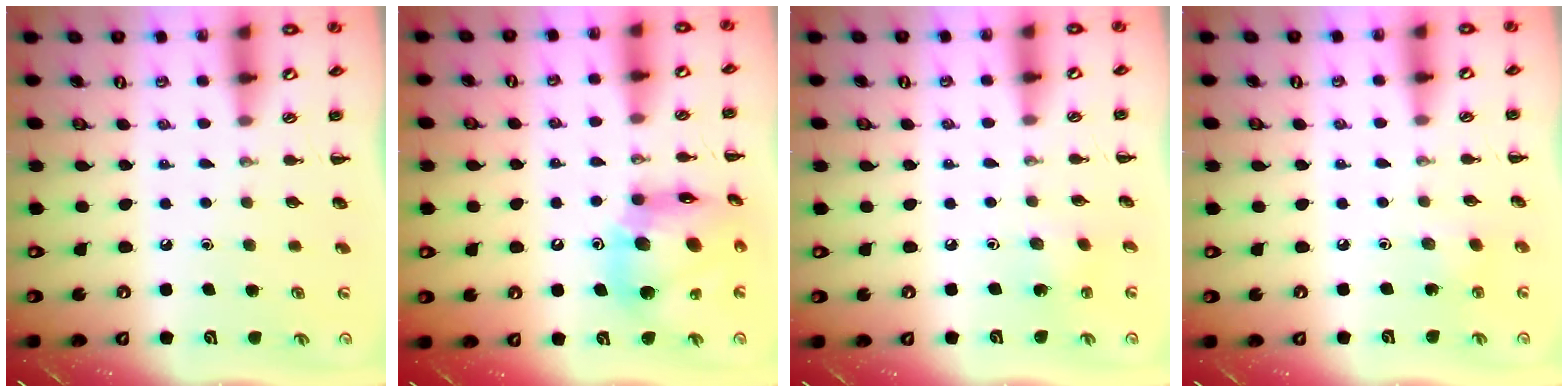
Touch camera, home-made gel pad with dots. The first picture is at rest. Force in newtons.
{"total": 16.0, "press": 15.5, "slide": 3.7}
{"total": 2.2, "press": 2.0, "slide": 0.7}
{"total": 2.6, "press": 2.5, "slide": 0.9}